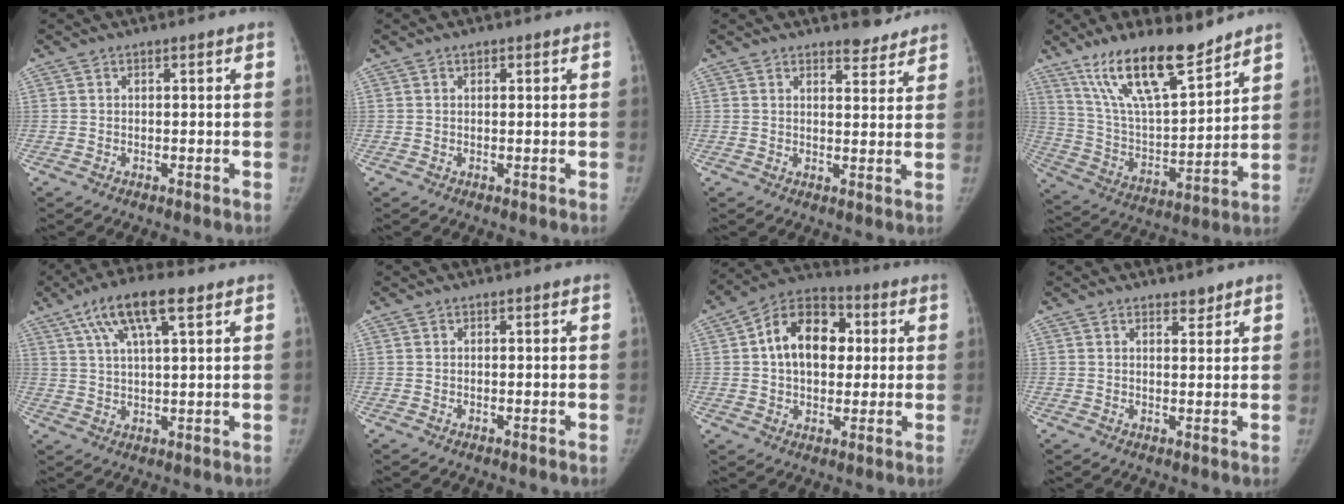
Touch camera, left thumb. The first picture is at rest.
{"total": 0.8, "force": [0.5, 0.6, 0.3], "torque": [0.000, -0.001, 0.006]}
{"total": 4.1, "force": [3.8, 1.4, 0.9], "torque": [0.008, -0.032, 0.049]}
{"total": 18.9, "force": [13.7, 5.5, 11.9], "torque": [-0.178, -0.072, 0.254]}
{"total": 11.5, "force": [5.8, 3.3, 9.3], "torque": [-0.167, 0.003, 0.102]}
{"total": 0.0}
{"total": 14.7, "force": [2.6, 10.2, 10.3], "torque": [-0.131, 0.015, 0.034]}
{"total": 1.8, "force": [1.6, 0.8, 0.5], "torque": [0.008, -0.013, 0.024]}